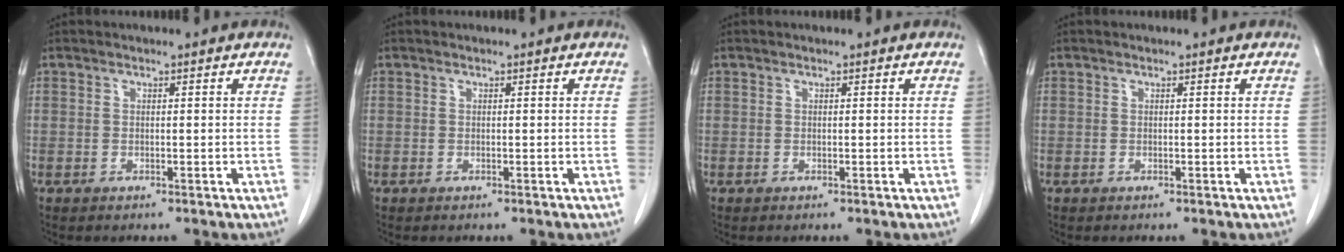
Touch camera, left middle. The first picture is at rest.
{"total": 0.0}
{"total": 0.0}
{"total": 0.0}